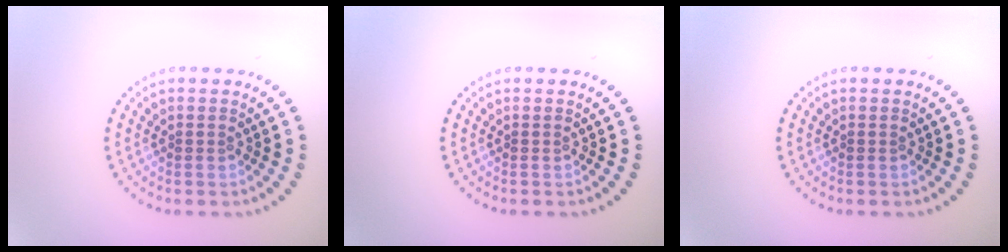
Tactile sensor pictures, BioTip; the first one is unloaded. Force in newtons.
{"total": 0.0}
{"total": 0.0}